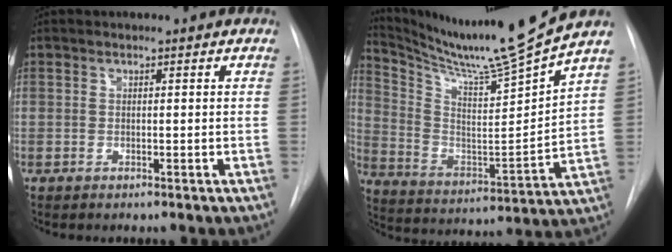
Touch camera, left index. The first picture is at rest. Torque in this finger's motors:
{"motor_torque": [0.85, -1.29, 0.04, 0.02]}